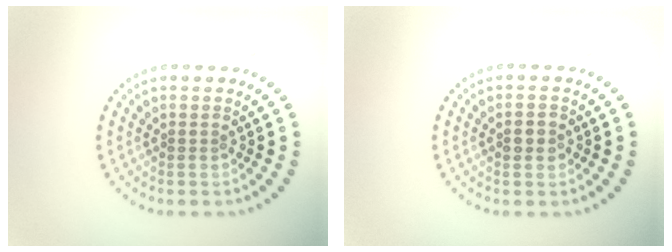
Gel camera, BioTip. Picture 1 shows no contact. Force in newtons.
{"total": 1.0, "press": 1.0, "slide": 0.0}